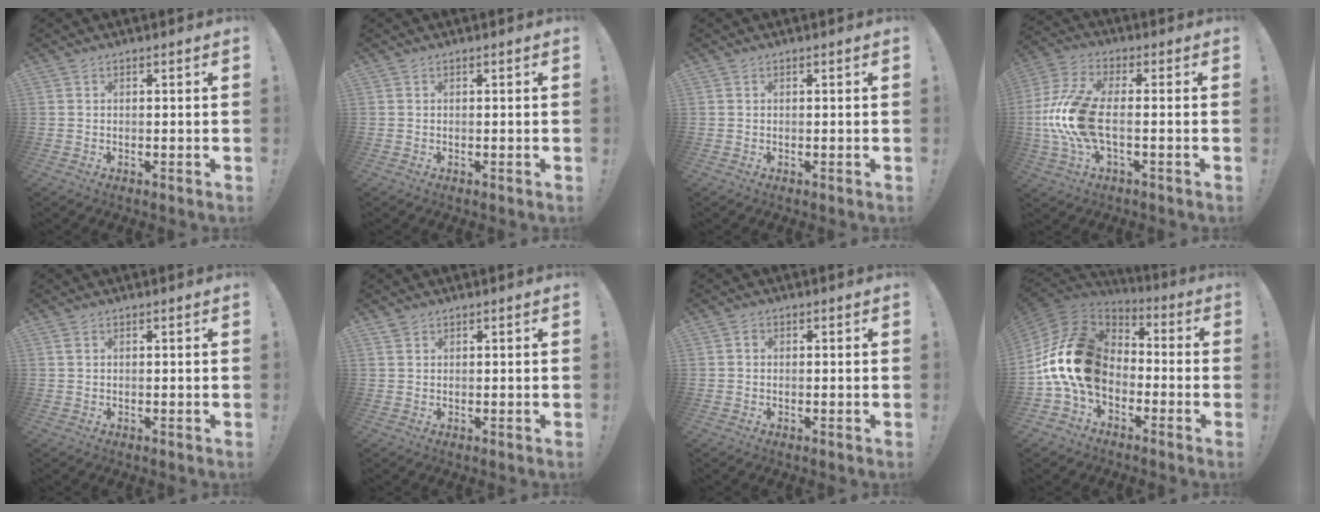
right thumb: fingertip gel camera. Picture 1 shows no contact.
{"total": 0.0}
{"total": 0.0}
{"total": 15.6, "force": [-1.9, 7.0, 13.8], "torque": [-0.278, -0.001, -0.028]}
{"total": 0.7, "force": [0.4, 0.4, 0.6], "torque": [-0.015, 0.004, 0.006]}
{"total": 0.9, "force": [0.8, 0.5, 0.1], "torque": [-0.003, -0.002, 0.016]}
{"total": 0.8, "force": [-0.2, 0.6, 0.4], "torque": [-0.006, 0.003, -0.003]}
{"total": 20.2, "force": [-2.3, 13.7, 14.7], "torque": [-0.270, 0.032, -0.027]}